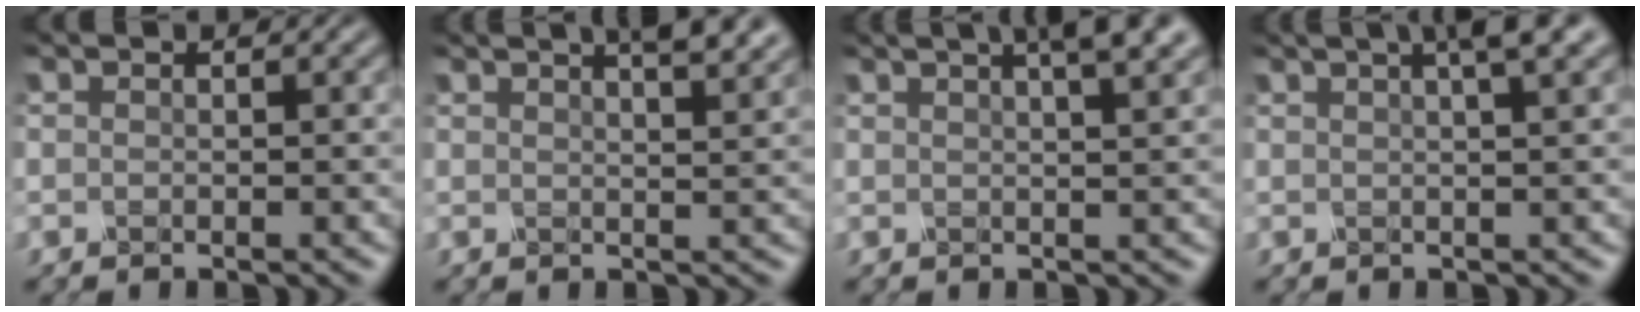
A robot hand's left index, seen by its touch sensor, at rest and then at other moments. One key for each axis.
{"total": 5.5, "fx": 3.7, "fy": 1.7, "fz": 3.6, "tx": -0.023, "ty": 0.027, "tz": 0.022}
{"total": 6.6, "fx": 3.9, "fy": 2.1, "fz": 4.8, "tx": -0.036, "ty": 0.035, "tz": 0.021}
{"total": 4.4, "fx": 2.5, "fy": 0.8, "fz": 3.6, "tx": -0.038, "ty": 0.017, "tz": 0.024}